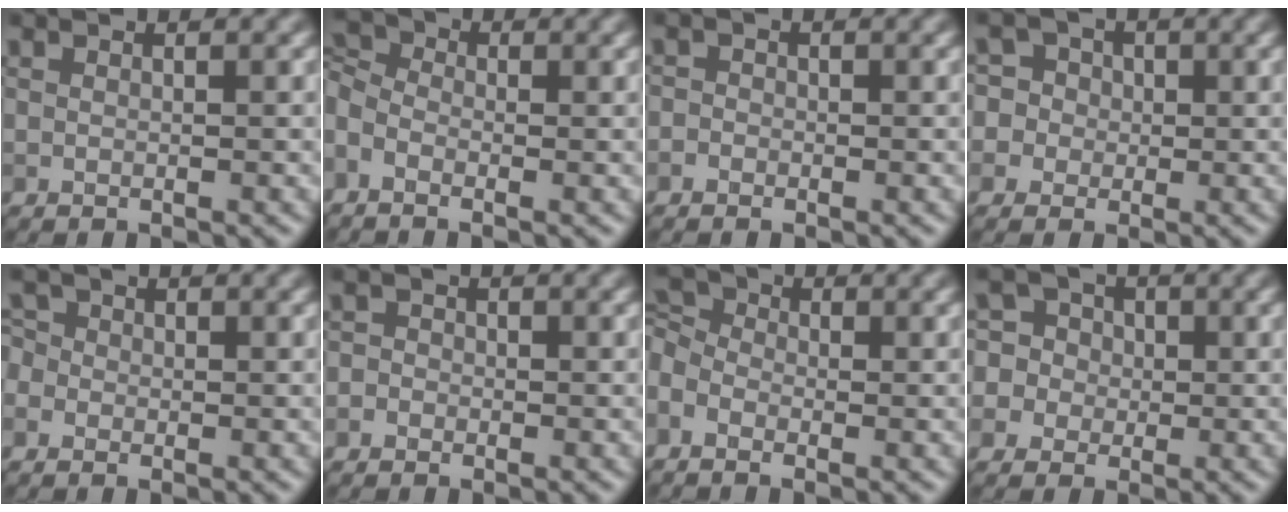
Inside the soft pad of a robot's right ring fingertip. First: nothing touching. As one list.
[{"total": 3.5, "force": [-1.0, 2.4, 2.3], "torque": [-0.056, 0.008, -0.028]}, {"total": 0.9, "force": [-0.5, 0.7, 0.2], "torque": [0.003, -0.003, -0.015]}, {"total": 5.5, "force": [0.7, 5.2, 1.4], "torque": [-0.011, 0.042, -0.015]}, {"total": 1.8, "force": [-0.1, 1.6, 0.7], "torque": [-0.008, 0.008, -0.017]}, {"total": 1.2, "force": [-0.5, 1.0, 0.3], "torque": [0.005, 0.004, -0.017]}, {"total": 4.5, "force": [-1.6, 3.1, 2.8], "torque": [-0.072, 0.007, -0.032]}, {"total": 6.2, "force": [0.1, 6.0, 1.5], "torque": [-0.022, 0.039, -0.026]}]